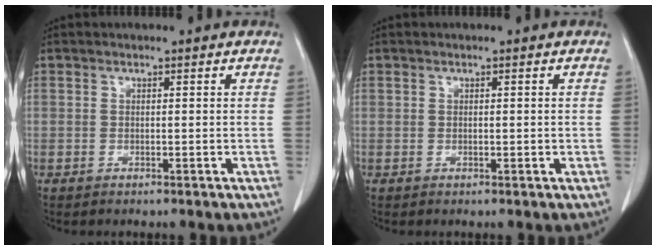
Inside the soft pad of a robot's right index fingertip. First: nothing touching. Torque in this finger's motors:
{"motor_torque": [-0.14, 0.13, -0.01, -0.02]}